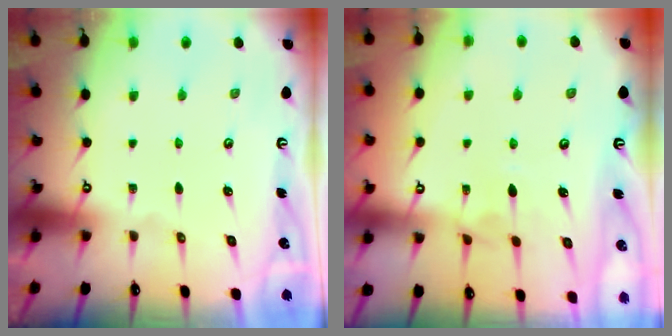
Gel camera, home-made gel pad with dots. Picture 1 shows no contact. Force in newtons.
{"total": 2.2, "press": 2.2, "slide": 0.5}